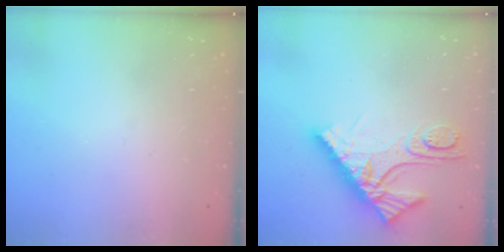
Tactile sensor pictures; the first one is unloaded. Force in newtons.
{"total": 12.1, "press": 12.0, "slide": 1.1}